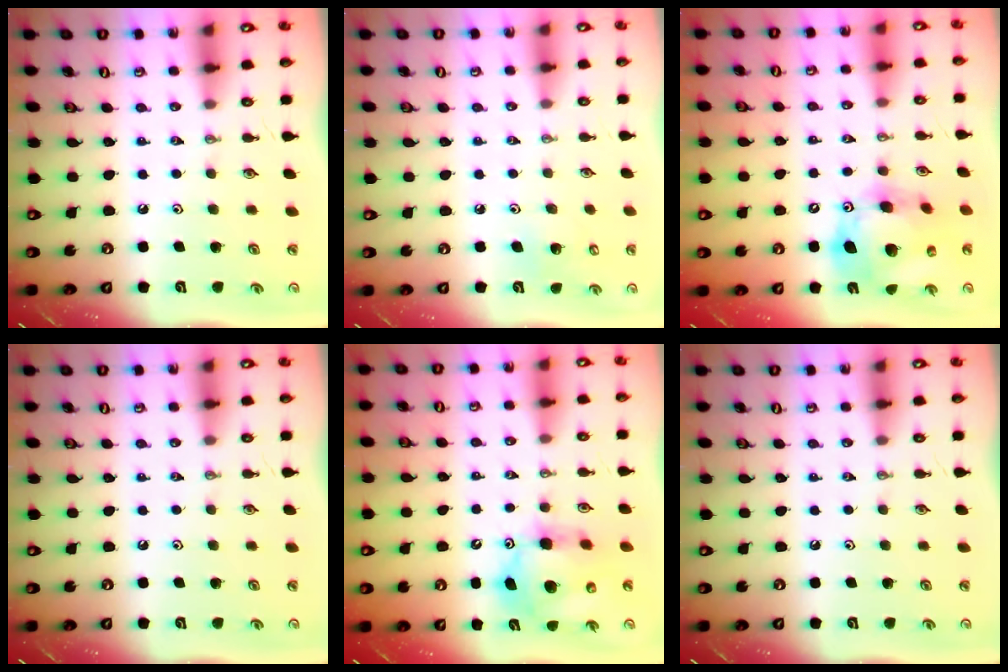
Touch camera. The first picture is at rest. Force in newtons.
{"total": 6.0, "press": 6.0, "slide": 0.8}
{"total": 17.2, "press": 17.0, "slide": 2.7}
{"total": 0.0}
{"total": 12.3, "press": 12.2, "slide": 1.8}
{"total": 0.0}